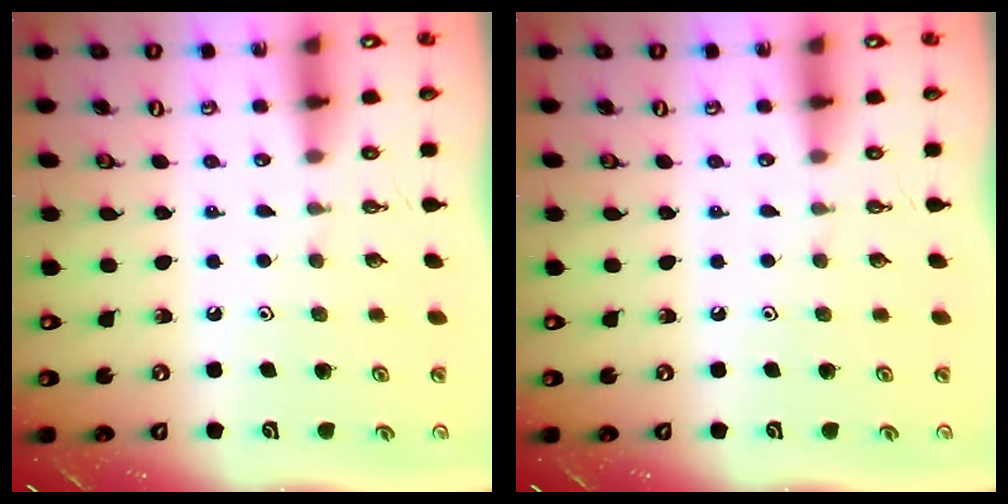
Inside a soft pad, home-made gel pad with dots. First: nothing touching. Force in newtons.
{"total": 0.0}